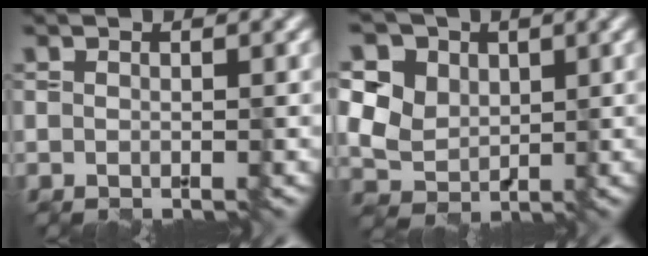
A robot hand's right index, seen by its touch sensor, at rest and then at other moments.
{"total": 10.4, "force": [4.6, 7.9, 5.0], "torque": [-0.108, 0.026, 0.065]}